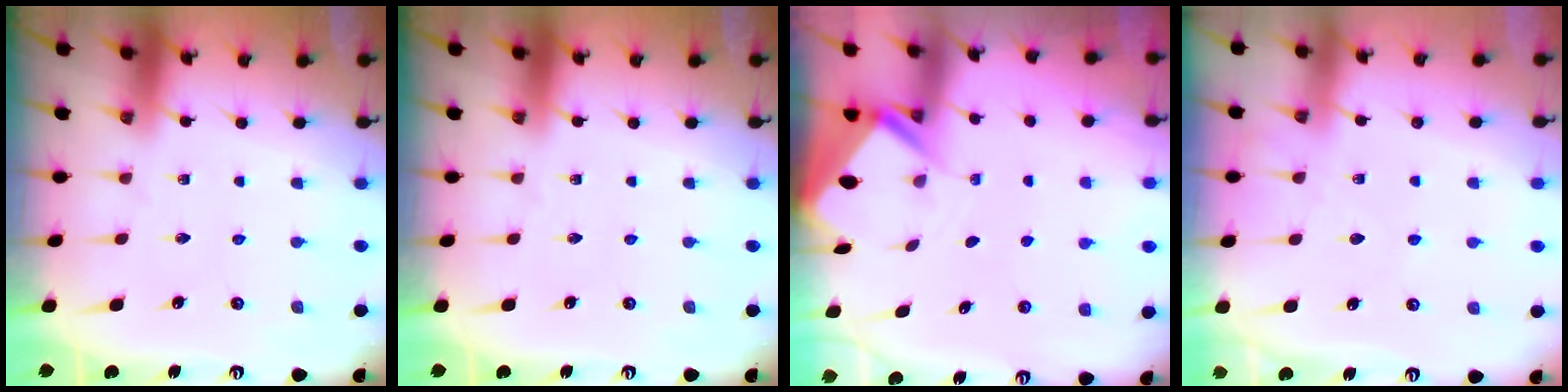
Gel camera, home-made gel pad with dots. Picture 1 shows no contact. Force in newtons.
{"total": 0.0}
{"total": 2.9, "press": 2.9, "slide": 0.3}
{"total": 4.4, "press": 4.4, "slide": 0.7}